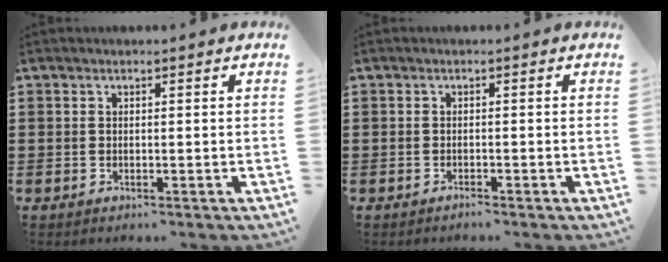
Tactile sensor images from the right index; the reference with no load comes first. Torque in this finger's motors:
{"motor_torque": [-0.56, 0.82, -0.97, -0.21]}